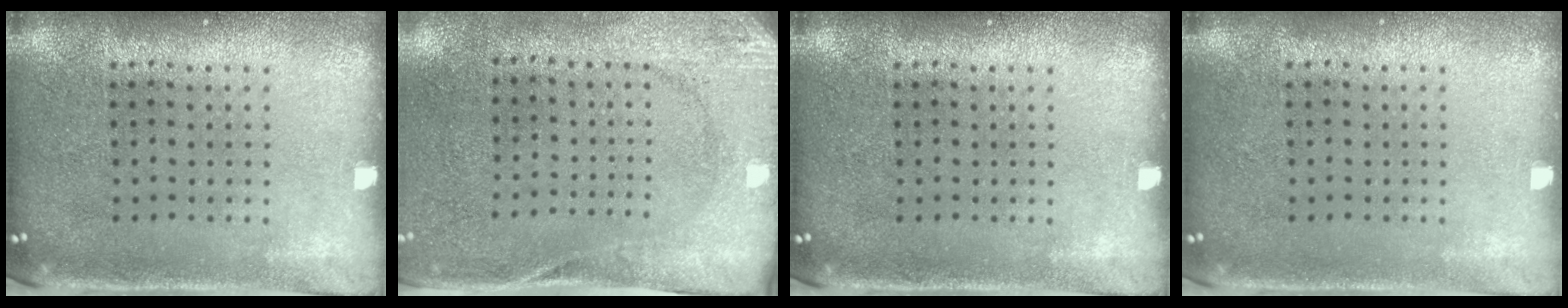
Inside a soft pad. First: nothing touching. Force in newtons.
{"total": 2.7, "press": 2.1, "slide": 1.7}
{"total": 0.0}
{"total": 0.0}